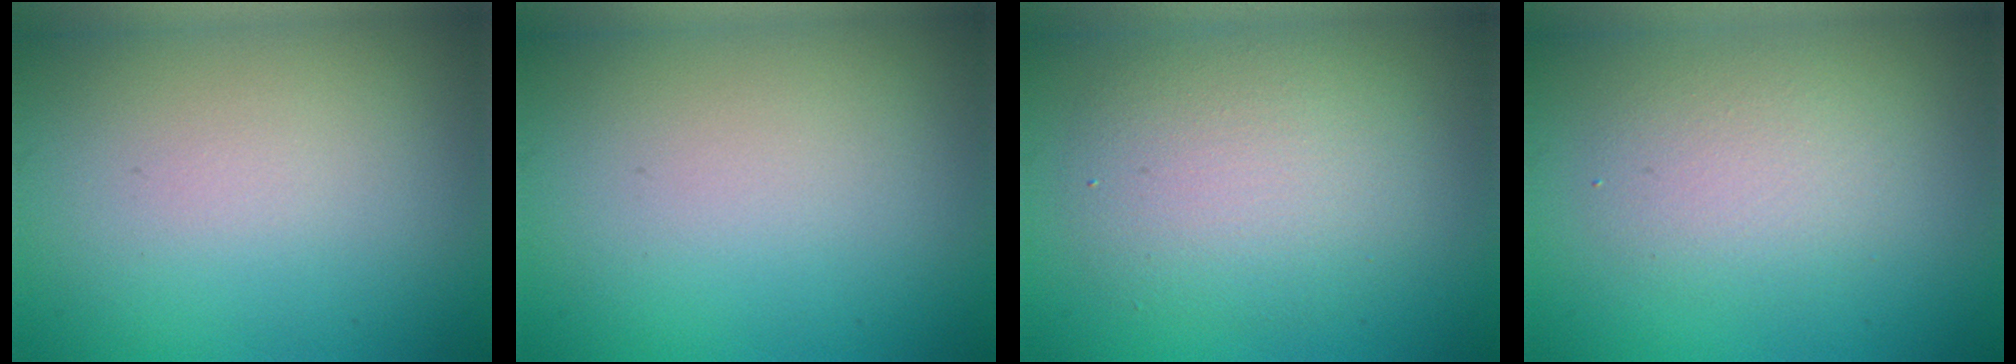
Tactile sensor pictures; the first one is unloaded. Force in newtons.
{"total": 0.0}
{"total": 4.8, "press": 4.8, "slide": 0.3}
{"total": 2.9, "press": 2.8, "slide": 0.3}